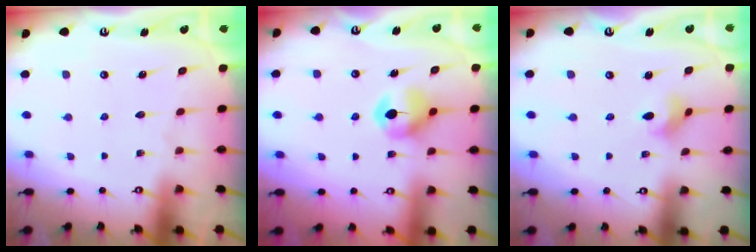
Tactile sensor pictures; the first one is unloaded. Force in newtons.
{"total": 7.3, "press": 7.3, "slide": 0.4}
{"total": 2.7, "press": 2.6, "slide": 0.5}